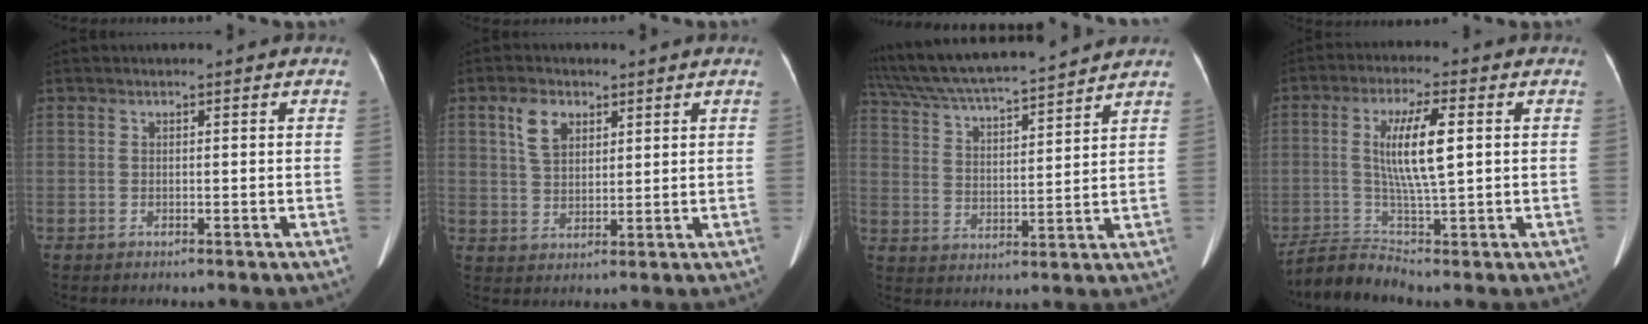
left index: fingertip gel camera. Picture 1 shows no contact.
{"total": 4.6, "force": [2.2, 2.8, 2.9], "torque": [-0.058, 0.006, 0.053]}
{"total": 17.8, "force": [16.2, 1.0, 7.4], "torque": [-0.135, 0.021, 0.267]}
{"total": 8.4, "force": [-1.0, 0.9, 8.3], "torque": [-0.175, 0.010, -0.011]}